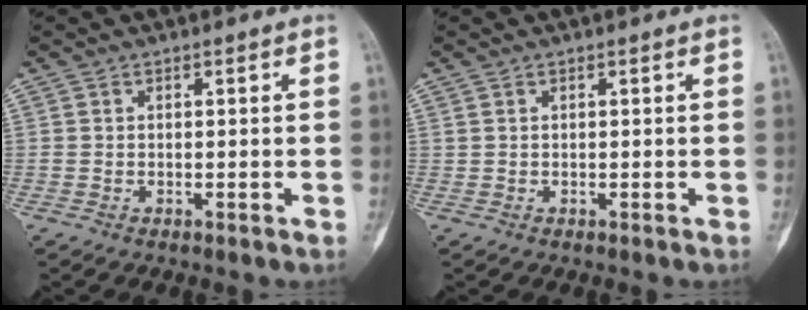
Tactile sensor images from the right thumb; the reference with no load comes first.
{"total": 0.0}